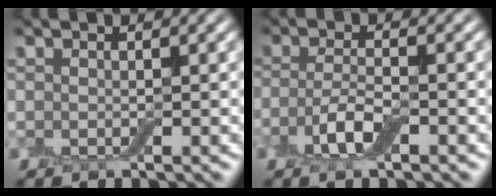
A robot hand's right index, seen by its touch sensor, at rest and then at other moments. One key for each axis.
{"total": 3.1, "fx": -1.4, "fy": 1.0, "fz": 2.6, "tx": -0.058, "ty": 0.001, "tz": -0.033}